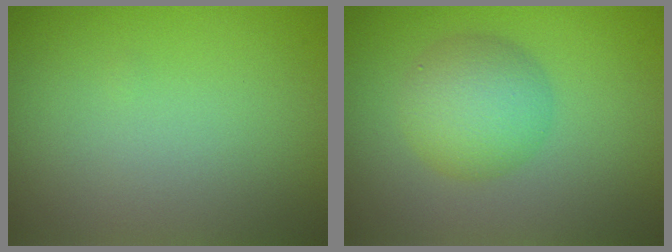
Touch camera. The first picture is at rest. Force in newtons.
{"total": 4.4, "press": 4.4, "slide": 0.1}